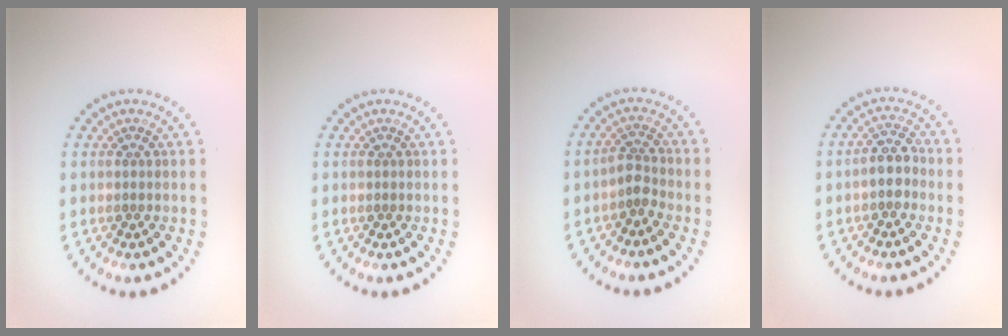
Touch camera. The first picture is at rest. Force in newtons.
{"total": 0.0}
{"total": 1.8, "press": 1.3, "slide": 1.3}
{"total": 2.4, "press": 2.1, "slide": 1.1}